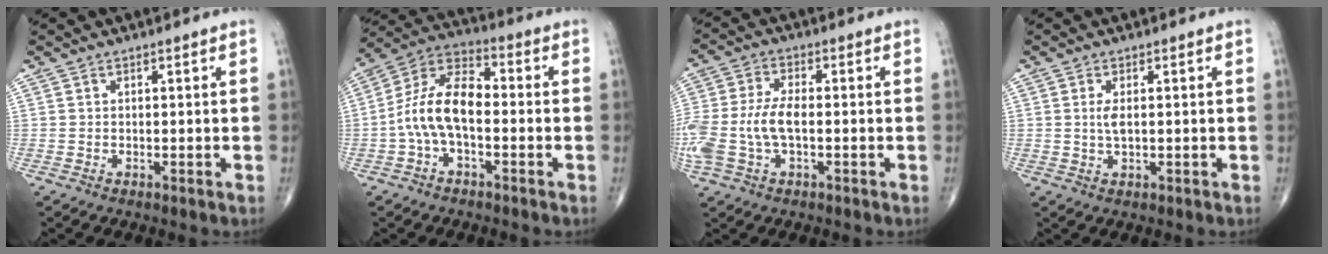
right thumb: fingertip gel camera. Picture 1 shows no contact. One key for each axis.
{"total": 11.8, "fx": -1.9, "fy": 6.2, "fz": 9.9, "tx": -0.188, "ty": 0.042, "tz": -0.044}
{"total": 11.3, "fx": -1.6, "fy": 5.8, "fz": 9.5, "tx": -0.231, "ty": 0.017, "tz": -0.027}
{"total": 2.7, "fx": 0.3, "fy": 1.1, "fz": 2.4, "tx": -0.049, "ty": -0.004, "tz": 0.008}